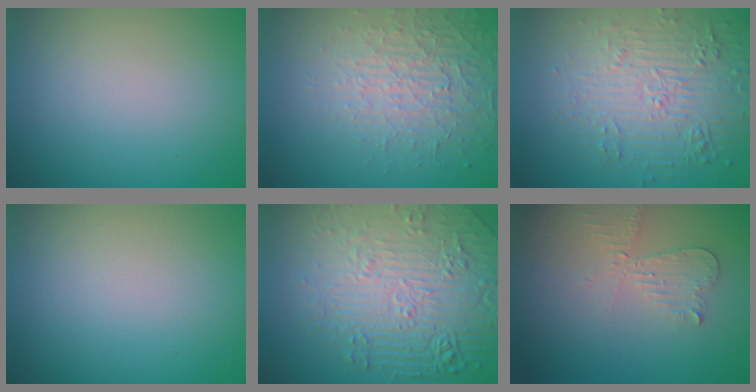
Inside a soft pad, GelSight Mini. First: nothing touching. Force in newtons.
{"total": 3.7, "press": 3.5, "slide": 1.4}
{"total": 5.1, "press": 4.4, "slide": 2.7}
{"total": 0.0}
{"total": 8.5, "press": 6.1, "slide": 5.9}
{"total": 2.2, "press": 2.2, "slide": 0.1}